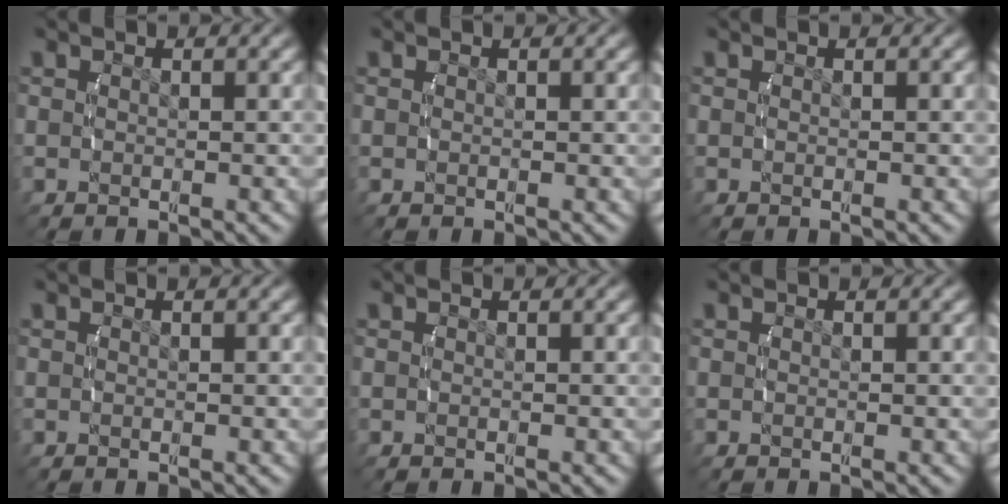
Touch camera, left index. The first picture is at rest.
{"total": 0.0}
{"total": 0.0}
{"total": 0.0}
{"total": 0.0}
{"total": 0.0}